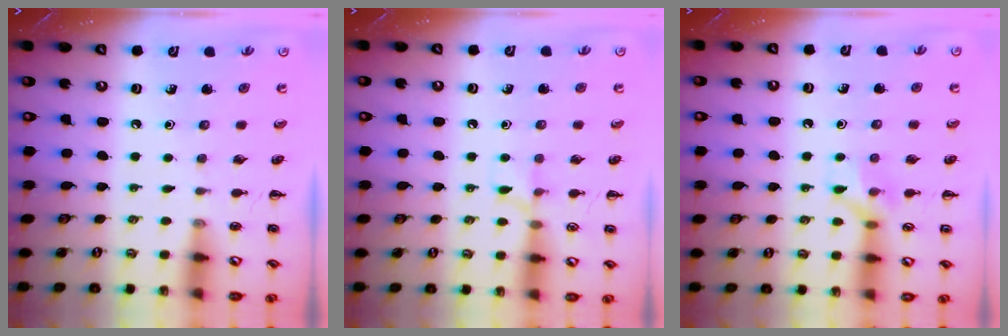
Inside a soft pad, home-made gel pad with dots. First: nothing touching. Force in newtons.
{"total": 5.3, "press": 5.2, "slide": 1.1}
{"total": 7.9, "press": 7.9, "slide": 0.6}